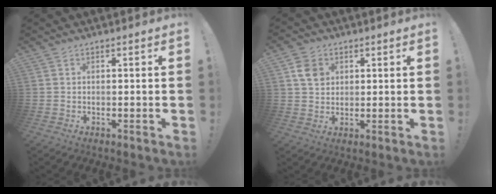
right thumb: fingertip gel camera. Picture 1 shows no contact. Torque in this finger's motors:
{"motor_torque": [0.03, 0.03, 0.26, 0.12, 0.01]}